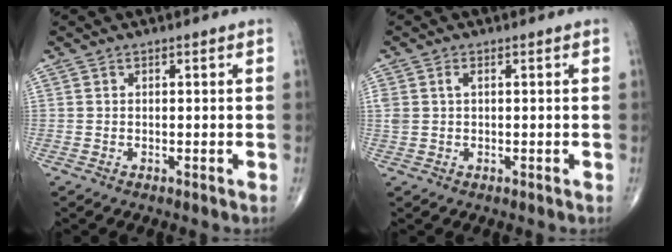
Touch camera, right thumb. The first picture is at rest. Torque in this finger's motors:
{"motor_torque": [0.10, -0.07, 0.32, 0.20, 0.01]}